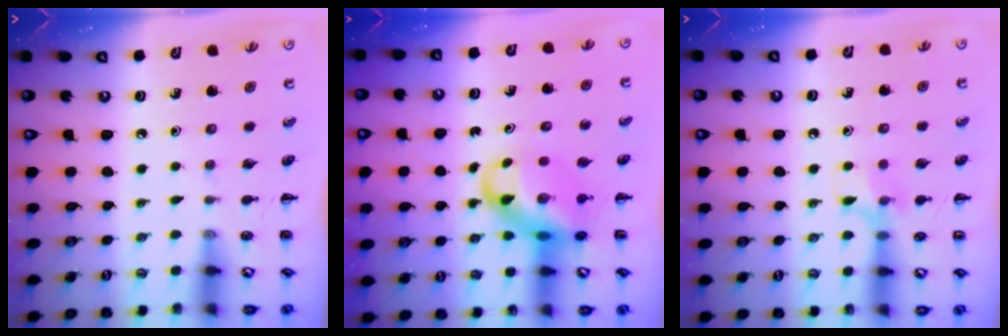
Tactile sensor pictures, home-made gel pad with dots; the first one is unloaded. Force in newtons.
{"total": 10.7, "press": 10.3, "slide": 2.7}
{"total": 7.5, "press": 7.4, "slide": 1.4}